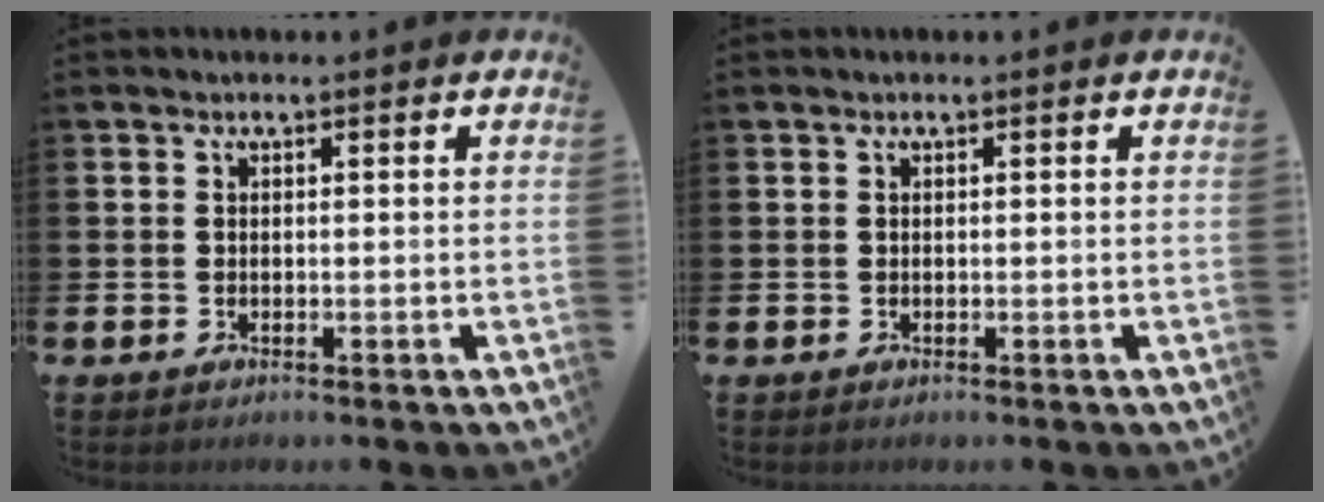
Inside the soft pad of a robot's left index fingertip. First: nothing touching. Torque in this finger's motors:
{"motor_torque": [0.00, 0.00, 0.00, 0.01]}